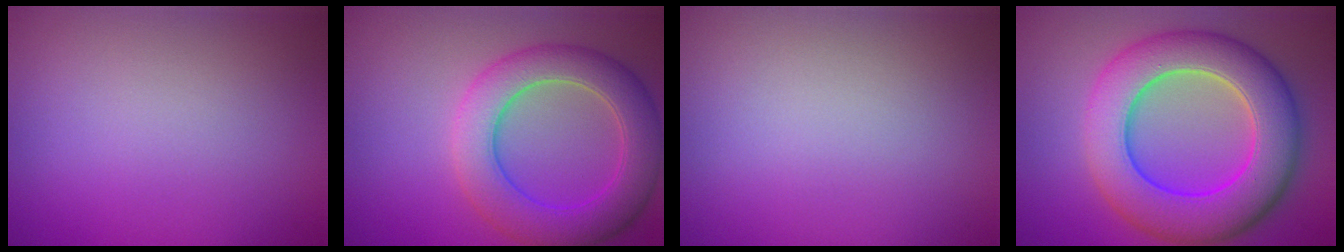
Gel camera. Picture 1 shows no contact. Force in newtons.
{"total": 6.6, "press": 6.5, "slide": 0.3}
{"total": 0.0}
{"total": 10.4, "press": 10.3, "slide": 0.7}